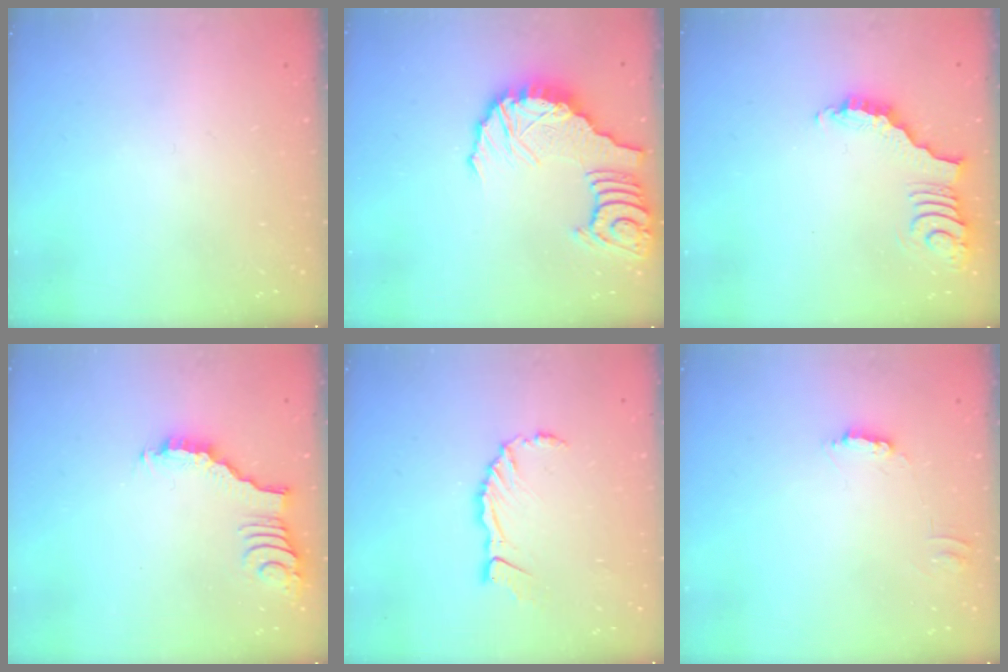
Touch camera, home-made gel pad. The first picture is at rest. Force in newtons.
{"total": 14.2, "press": 14.1, "slide": 2.0}
{"total": 4.0, "press": 3.9, "slide": 0.7}
{"total": 3.5, "press": 3.5, "slide": 0.4}
{"total": 5.2, "press": 5.2, "slide": 0.2}
{"total": 4.6, "press": 4.6, "slide": 0.2}